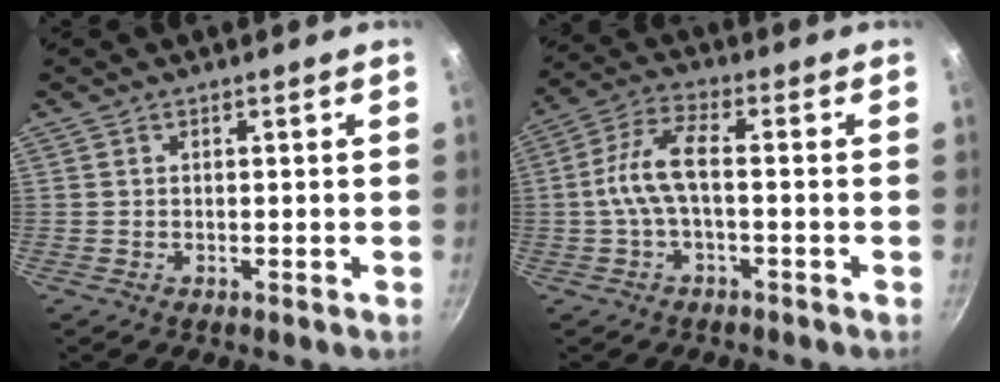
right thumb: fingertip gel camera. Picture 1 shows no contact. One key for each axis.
{"total": 7.7, "fx": -1.4, "fy": 2.9, "fz": 7.0, "tx": -0.158, "ty": 0.028, "tz": -0.036}